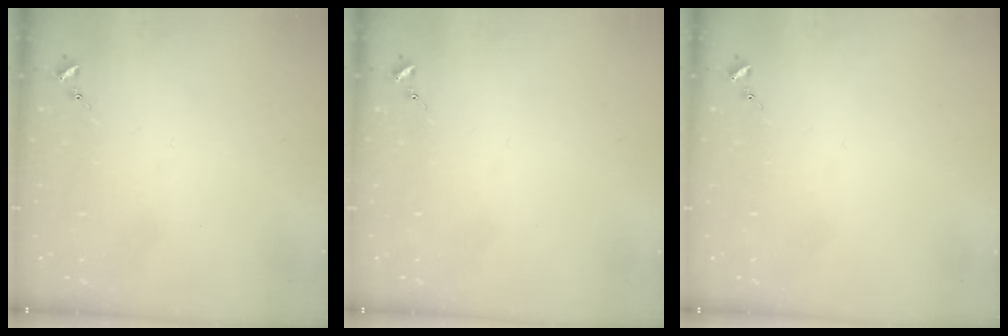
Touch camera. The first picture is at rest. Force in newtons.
{"total": 0.0}
{"total": 0.0}